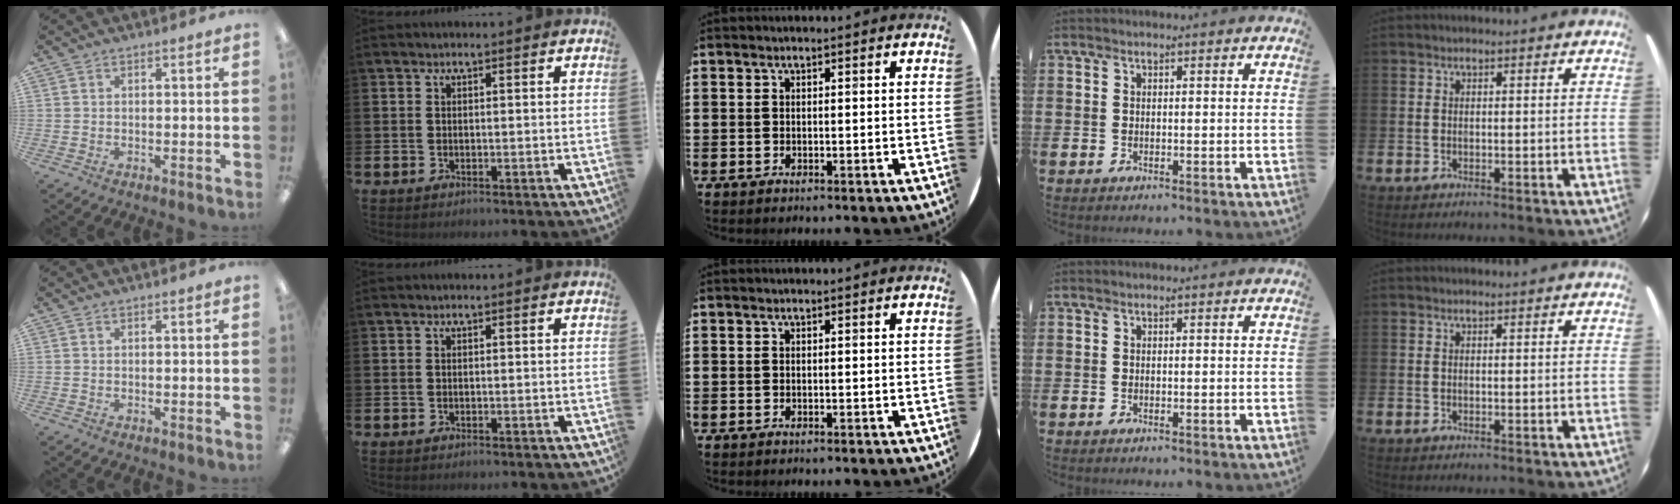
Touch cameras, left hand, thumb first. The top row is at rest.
{}